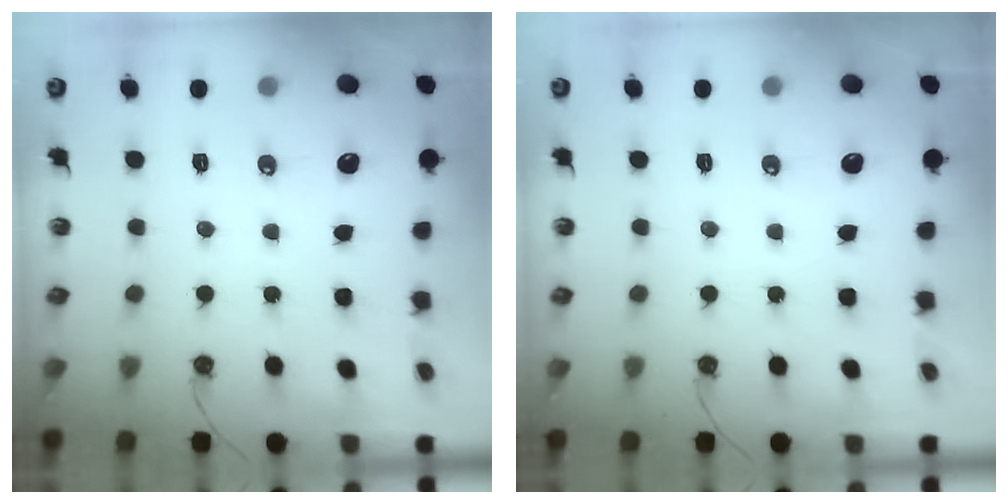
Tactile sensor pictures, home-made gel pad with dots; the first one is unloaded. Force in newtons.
{"total": 0.0}